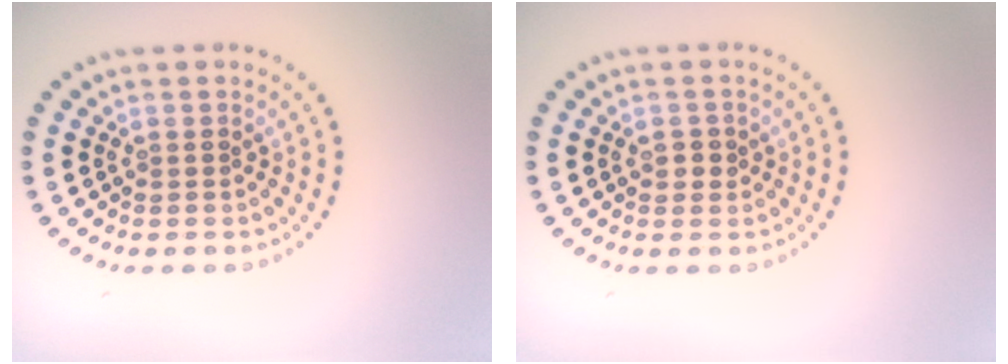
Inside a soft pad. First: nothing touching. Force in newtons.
{"total": 1.2, "press": 1.1, "slide": 0.4}